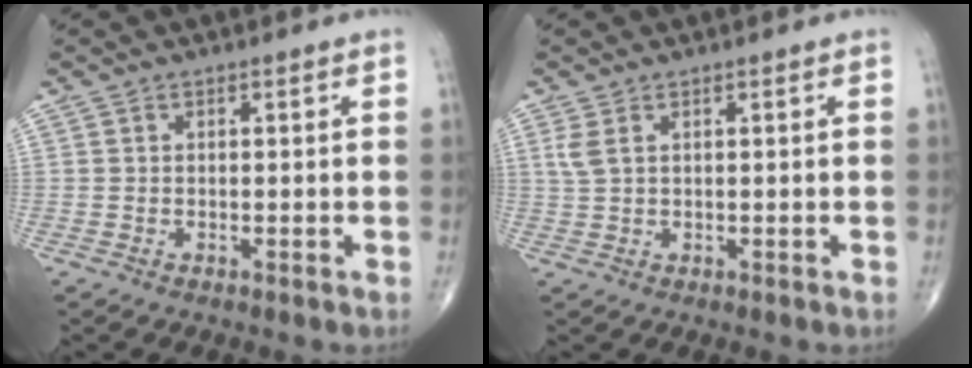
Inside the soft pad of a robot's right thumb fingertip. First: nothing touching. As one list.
[{"total": 2.2, "force": [1.0, 0.9, 1.8], "torque": [-0.047, 0.007, 0.029]}]